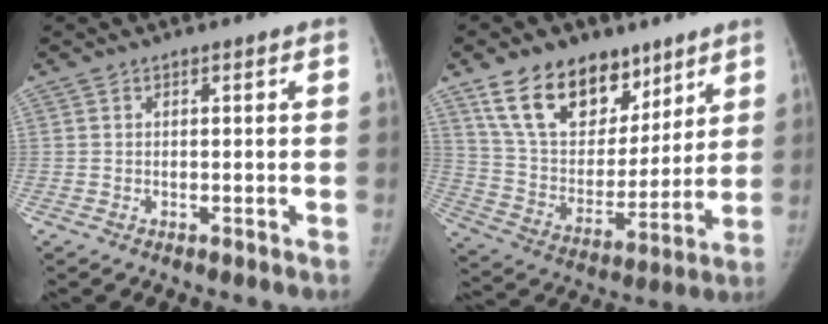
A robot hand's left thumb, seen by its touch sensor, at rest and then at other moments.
{"total": 20.0, "force": [12.6, 12.0, 9.9], "torque": [-0.125, -0.051, 0.229]}